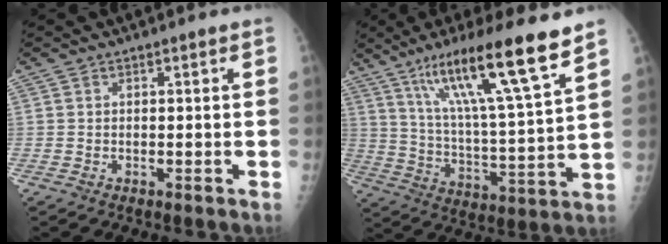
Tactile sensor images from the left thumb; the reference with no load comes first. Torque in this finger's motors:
{"motor_torque": [0.99, 0.76, 1.52, -1.25, 0.43]}